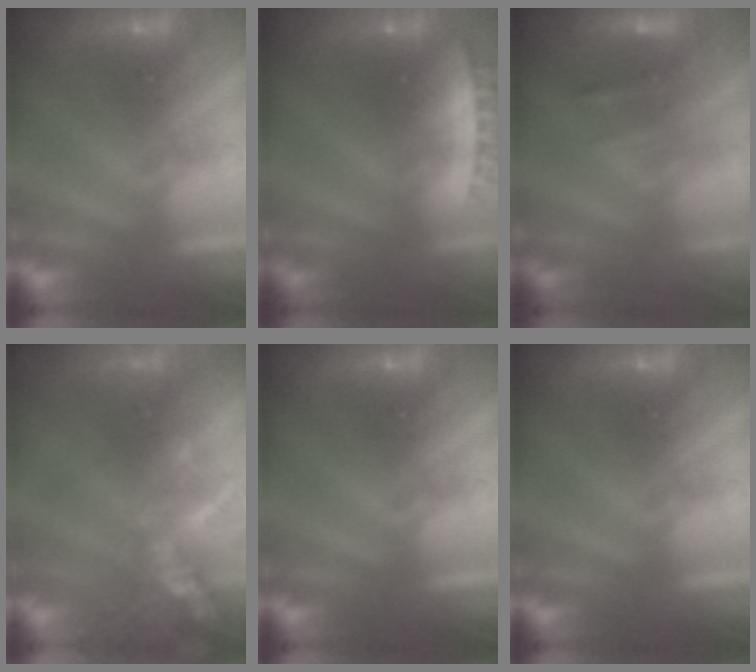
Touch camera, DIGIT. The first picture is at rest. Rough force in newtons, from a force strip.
{"total": 2.7}
{"total": 2.4}
{"total": 6.0}
{"total": 0.0}
{"total": 0.0}